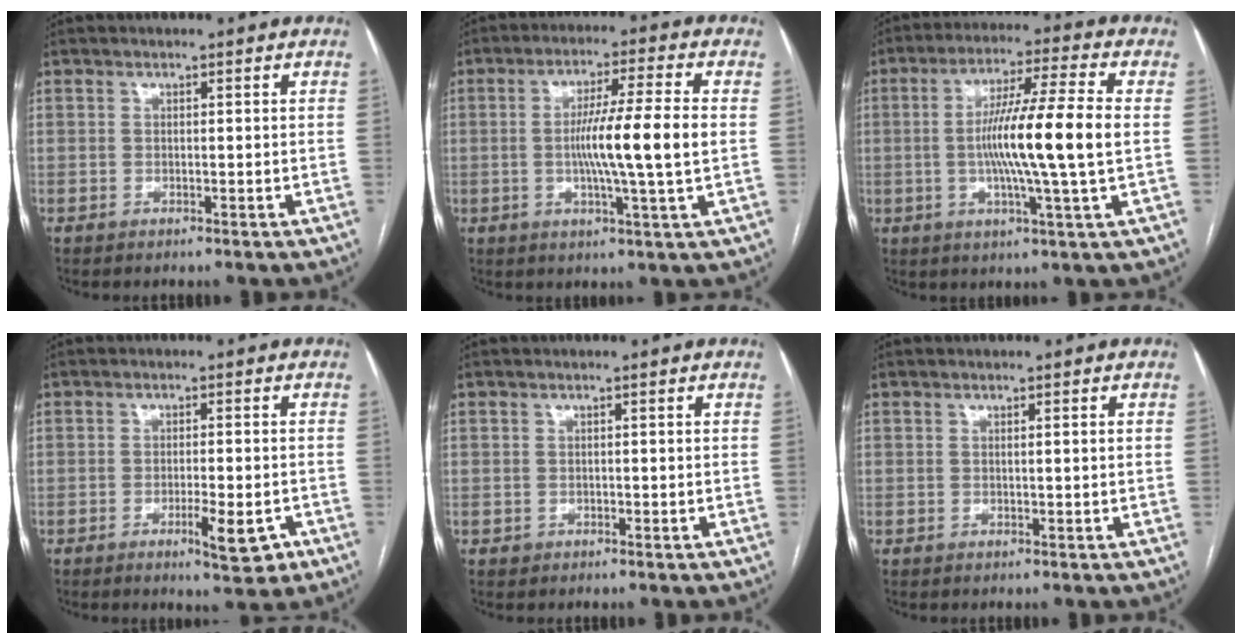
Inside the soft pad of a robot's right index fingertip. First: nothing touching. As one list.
[{"total": 10.8, "force": [-0.4, -0.8, 10.7], "torque": [-0.190, -0.001, -0.009]}, {"total": 13.7, "force": [-0.4, -0.9, 13.7], "torque": [-0.247, 0.002, -0.013]}, {"total": 5.6, "force": [-2.6, 1.1, 4.8], "torque": [-0.069, -0.004, -0.030]}, {"total": 0.7, "force": [-0.2, 0.7, 0.0], "torque": [0.001, 0.005, -0.004]}, {"total": 0.7, "force": [0.1, -0.1, 0.7], "torque": [-0.012, 0.002, 0.003]}]